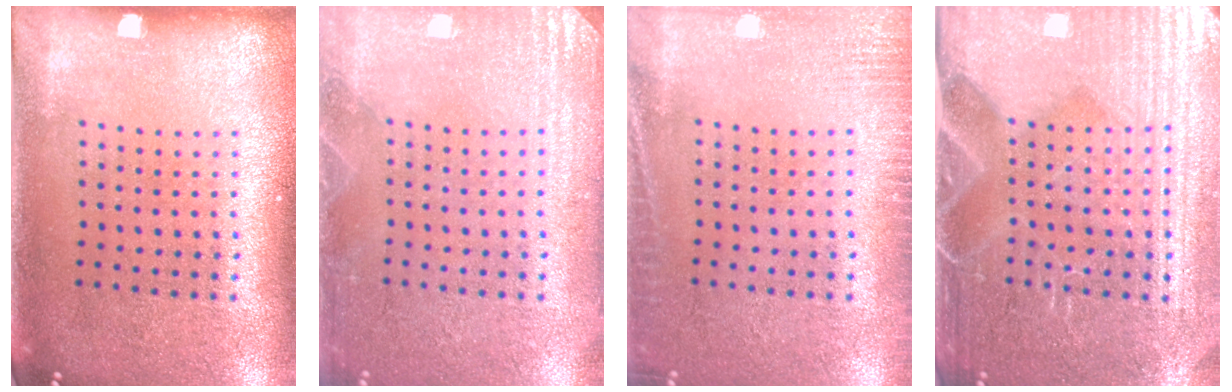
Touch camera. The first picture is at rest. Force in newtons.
{"total": 2.7, "press": 2.7, "slide": 0.3}
{"total": 2.4, "press": 2.4, "slide": 0.4}
{"total": 4.7, "press": 4.5, "slide": 1.5}